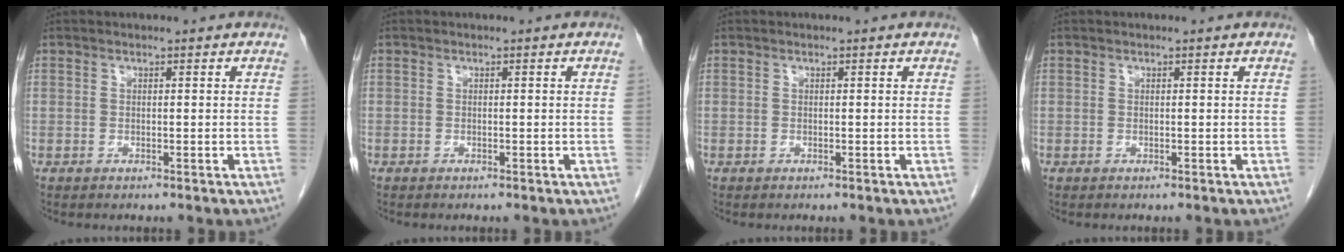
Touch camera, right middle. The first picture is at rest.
{"total": 0.0}
{"total": 0.0}
{"total": 0.0}